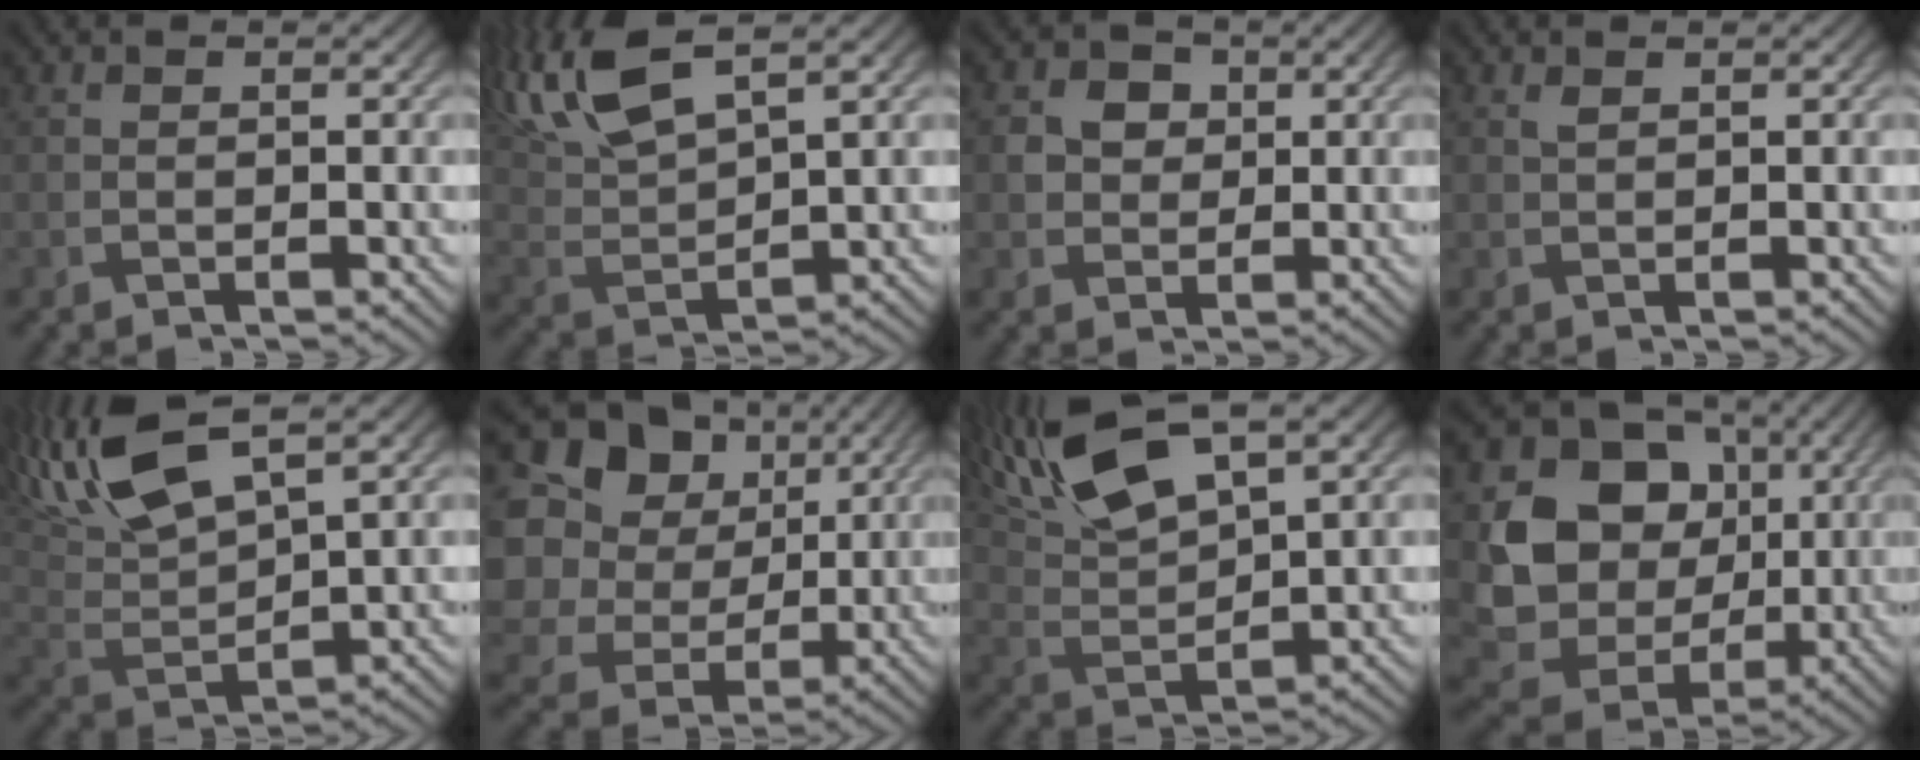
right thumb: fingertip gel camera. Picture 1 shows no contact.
{"total": 11.1, "force": [7.1, 3.4, 7.8], "torque": [-0.191, 0.024, 0.139]}
{"total": 4.4, "force": [1.1, 3.8, 1.9], "torque": [-0.057, -0.007, 0.015]}
{"total": 0.5, "force": [0.4, 0.1, 0.4], "torque": [-0.014, -0.002, 0.009]}
{"total": 13.7, "force": [8.0, 4.5, 10.2], "torque": [-0.245, 0.024, 0.153]}
{"total": 19.0, "force": [2.8, 16.4, 9.0], "torque": [-0.287, 0.012, 0.060]}
{"total": 13.7, "force": [8.6, 4.6, 9.6], "torque": [-0.229, 0.023, 0.166]}
{"total": 16.2, "force": [1.3, 13.9, 8.1], "torque": [-0.186, -0.031, 0.031]}